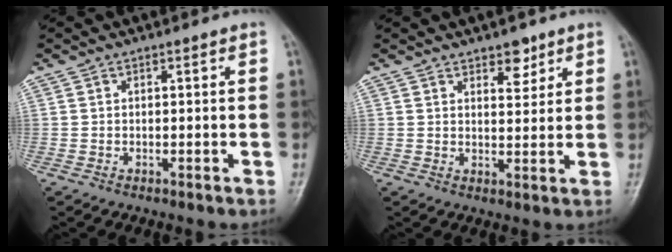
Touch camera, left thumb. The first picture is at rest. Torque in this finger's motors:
{"motor_torque": [-0.40, -0.14, 0.22, 0.17, -0.01]}